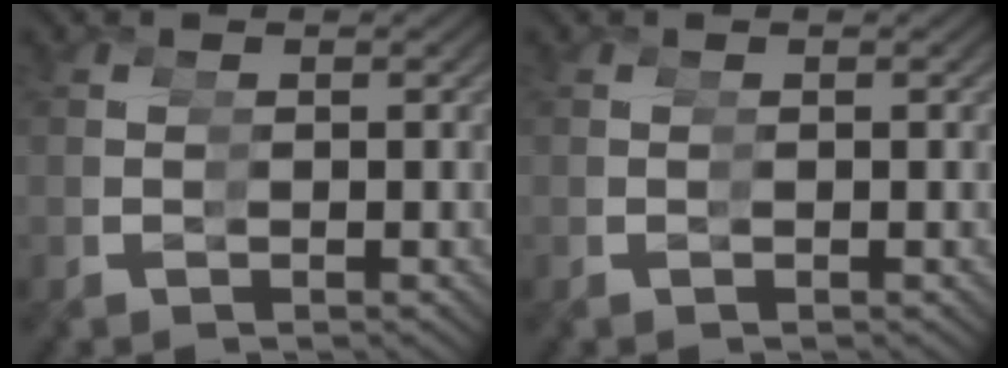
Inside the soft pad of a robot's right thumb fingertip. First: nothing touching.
{"total": 0.0}